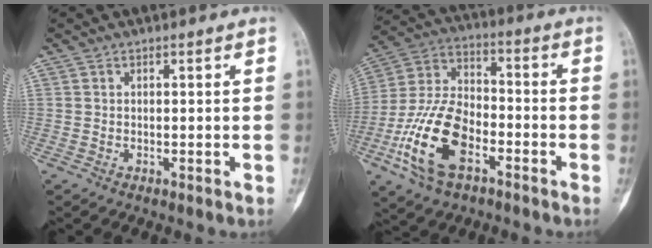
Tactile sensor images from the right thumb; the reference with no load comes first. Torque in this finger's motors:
{"motor_torque": [0.42, 0.63, 1.77, -0.89, 0.12]}